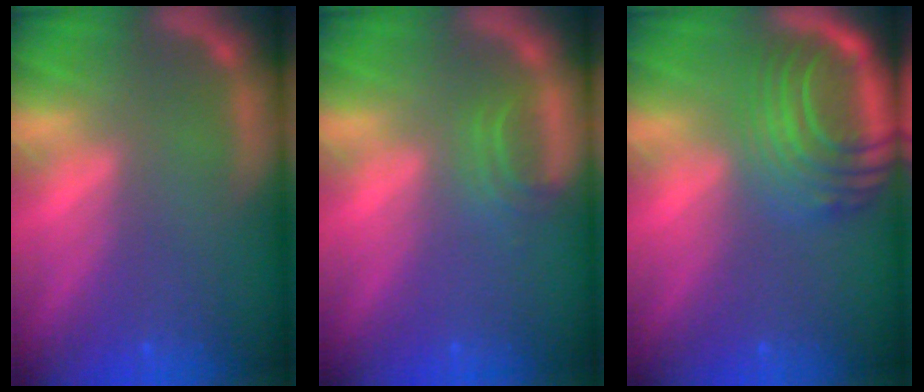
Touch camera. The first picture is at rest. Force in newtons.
{"total": 1.9}
{"total": 9.5}